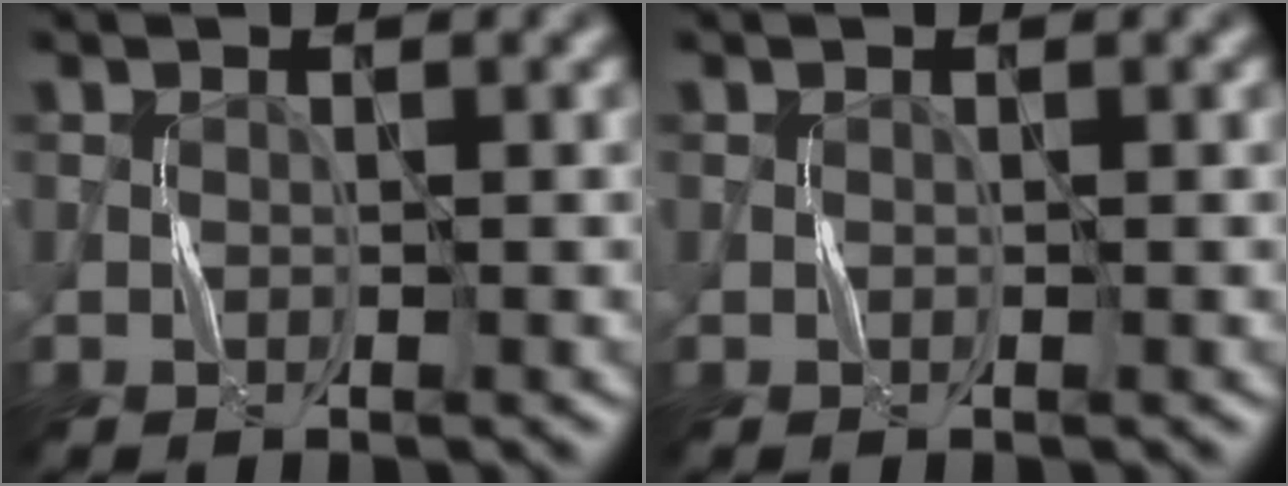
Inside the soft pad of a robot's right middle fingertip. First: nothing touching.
{"total": 0.0}